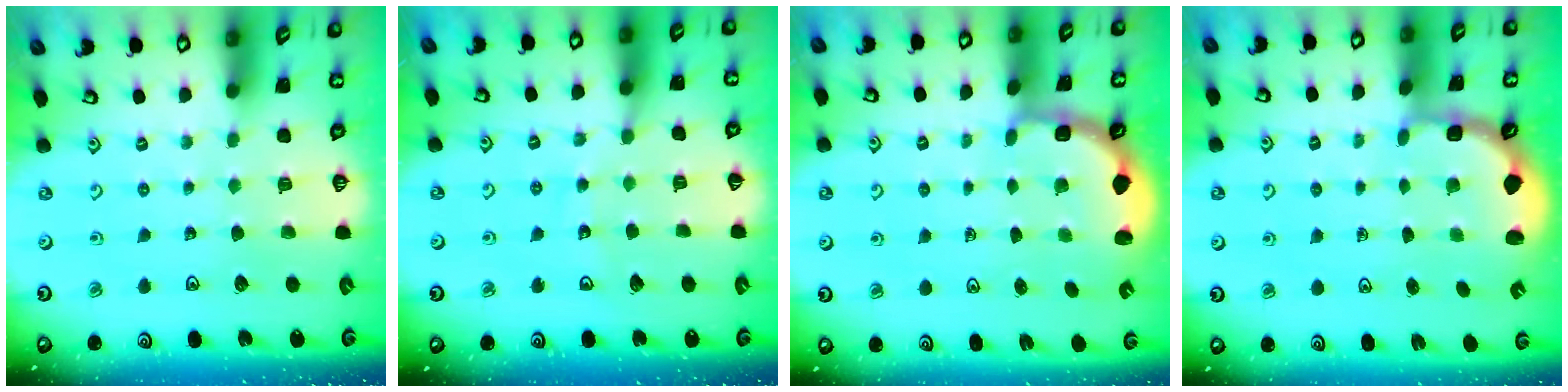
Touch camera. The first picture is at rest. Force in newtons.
{"total": 9.6, "press": 9.6, "slide": 1.2}
{"total": 2.7, "press": 2.1, "slide": 1.7}
{"total": 2.8, "press": 2.2, "slide": 1.7}